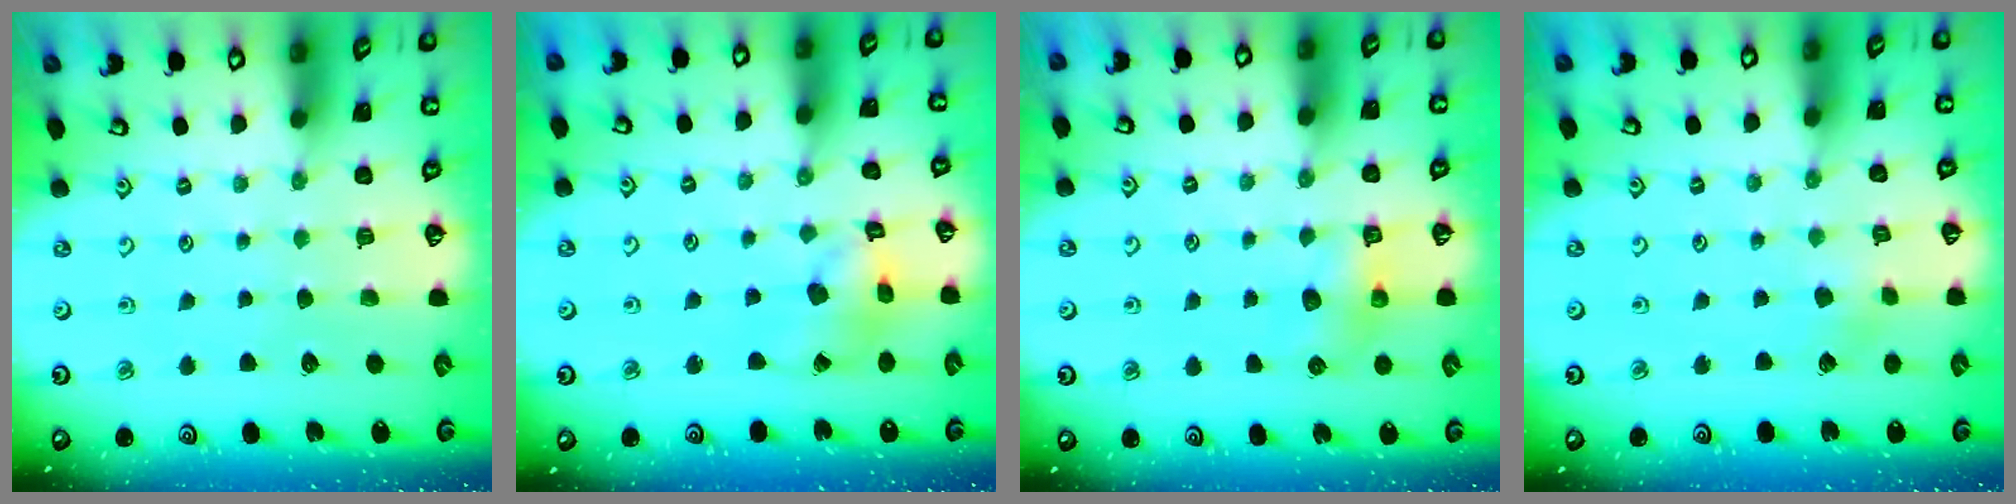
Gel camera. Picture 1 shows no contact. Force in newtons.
{"total": 8.9, "press": 8.8, "slide": 1.0}
{"total": 6.8, "press": 6.8, "slide": 0.3}
{"total": 2.3, "press": 2.3, "slide": 0.1}